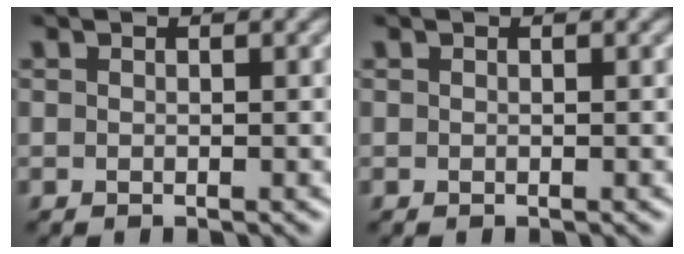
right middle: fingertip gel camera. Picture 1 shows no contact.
{"total": 0.0}